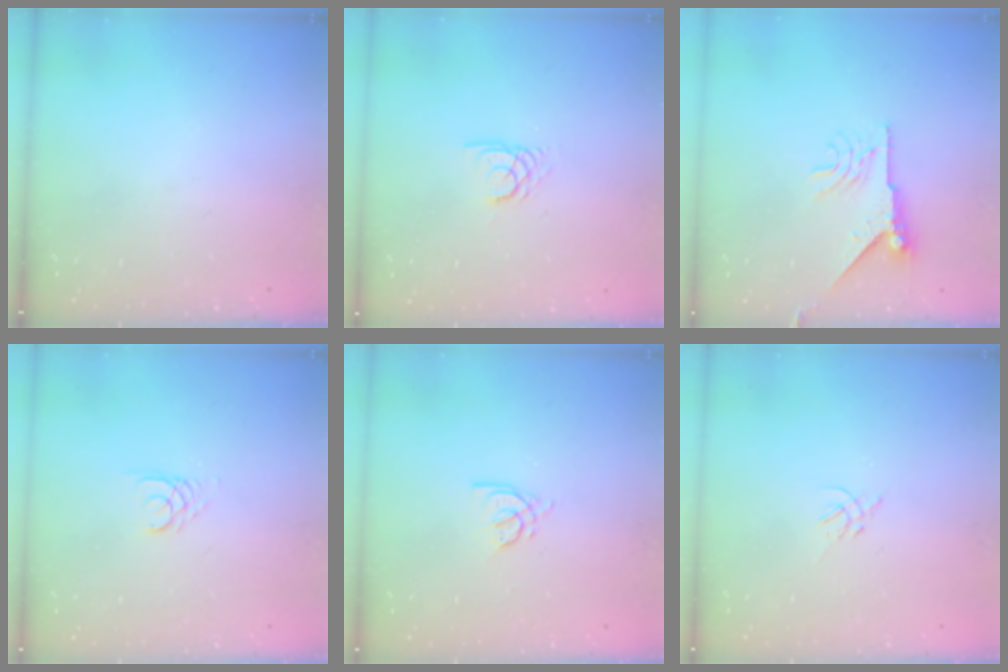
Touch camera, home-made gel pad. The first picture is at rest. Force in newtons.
{"total": 2.7, "press": 2.7, "slide": 0.1}
{"total": 9.4, "press": 9.3, "slide": 1.3}
{"total": 2.6, "press": 2.6, "slide": 0.3}
{"total": 3.9, "press": 3.9, "slide": 0.7}
{"total": 1.4, "press": 1.3, "slide": 0.5}